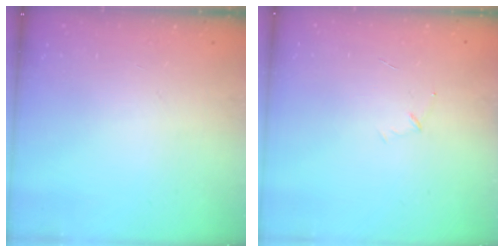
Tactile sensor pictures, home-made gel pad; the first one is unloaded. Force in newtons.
{"total": 4.1, "press": 3.9, "slide": 1.0}